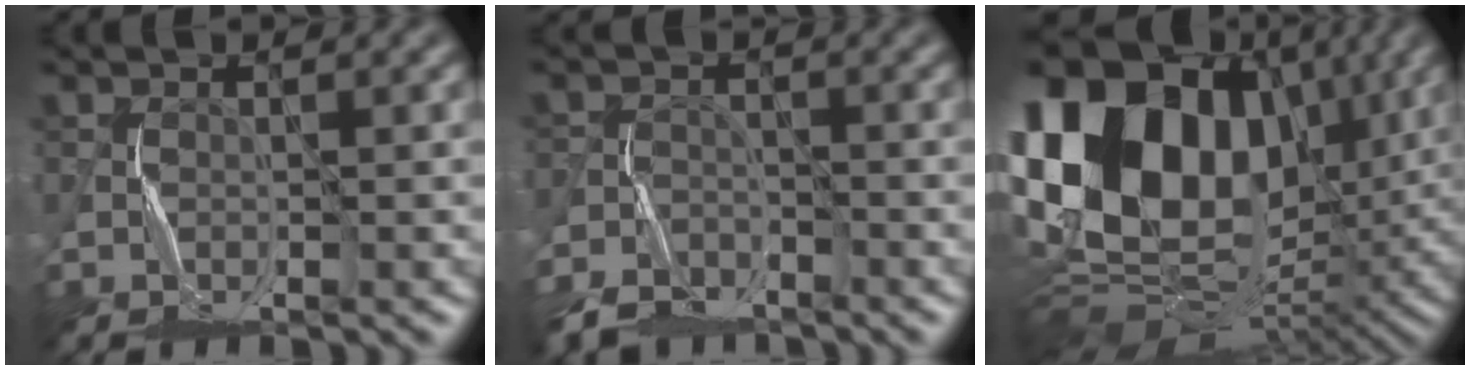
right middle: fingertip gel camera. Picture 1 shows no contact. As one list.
[{"total": 5.1, "force": [-4.3, 2.4, 1.4], "torque": [-0.026, -0.016, -0.084]}, {"total": 20.3, "force": [4.6, 14.2, 13.7], "torque": [-0.267, 0.023, 0.087]}]